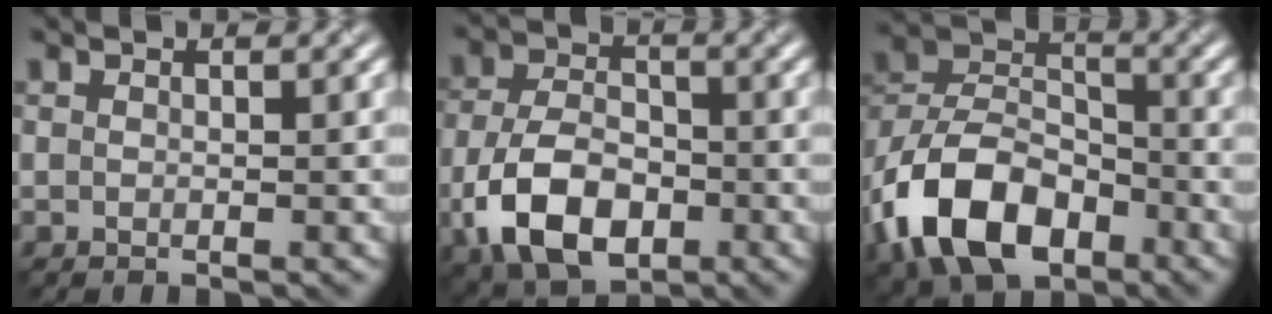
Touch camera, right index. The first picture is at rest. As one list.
[{"total": 8.4, "force": [-3.4, 5.2, 5.6], "torque": [-0.119, 0.000, -0.072]}, {"total": 11.1, "force": [-5.4, 7.0, 6.7], "torque": [-0.131, 0.007, -0.115]}]